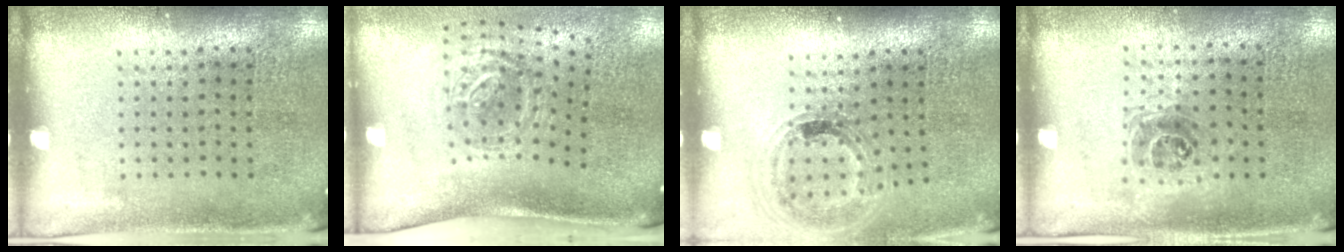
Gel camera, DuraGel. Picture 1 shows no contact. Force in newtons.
{"total": 1.8, "press": 1.2, "slide": 1.4}
{"total": 1.0, "press": 1.0, "slide": 0.2}
{"total": 1.0, "press": 1.0, "slide": 0.4}